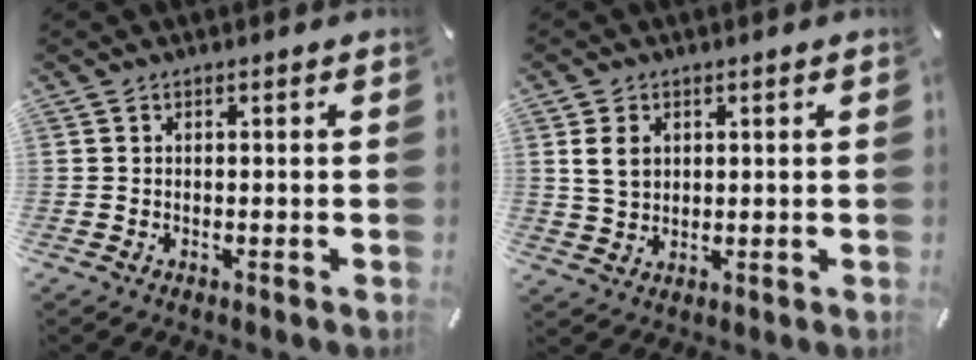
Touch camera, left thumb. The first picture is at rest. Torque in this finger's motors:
{"motor_torque": [0.91, 1.11, 0.72, -0.49, 0.09]}